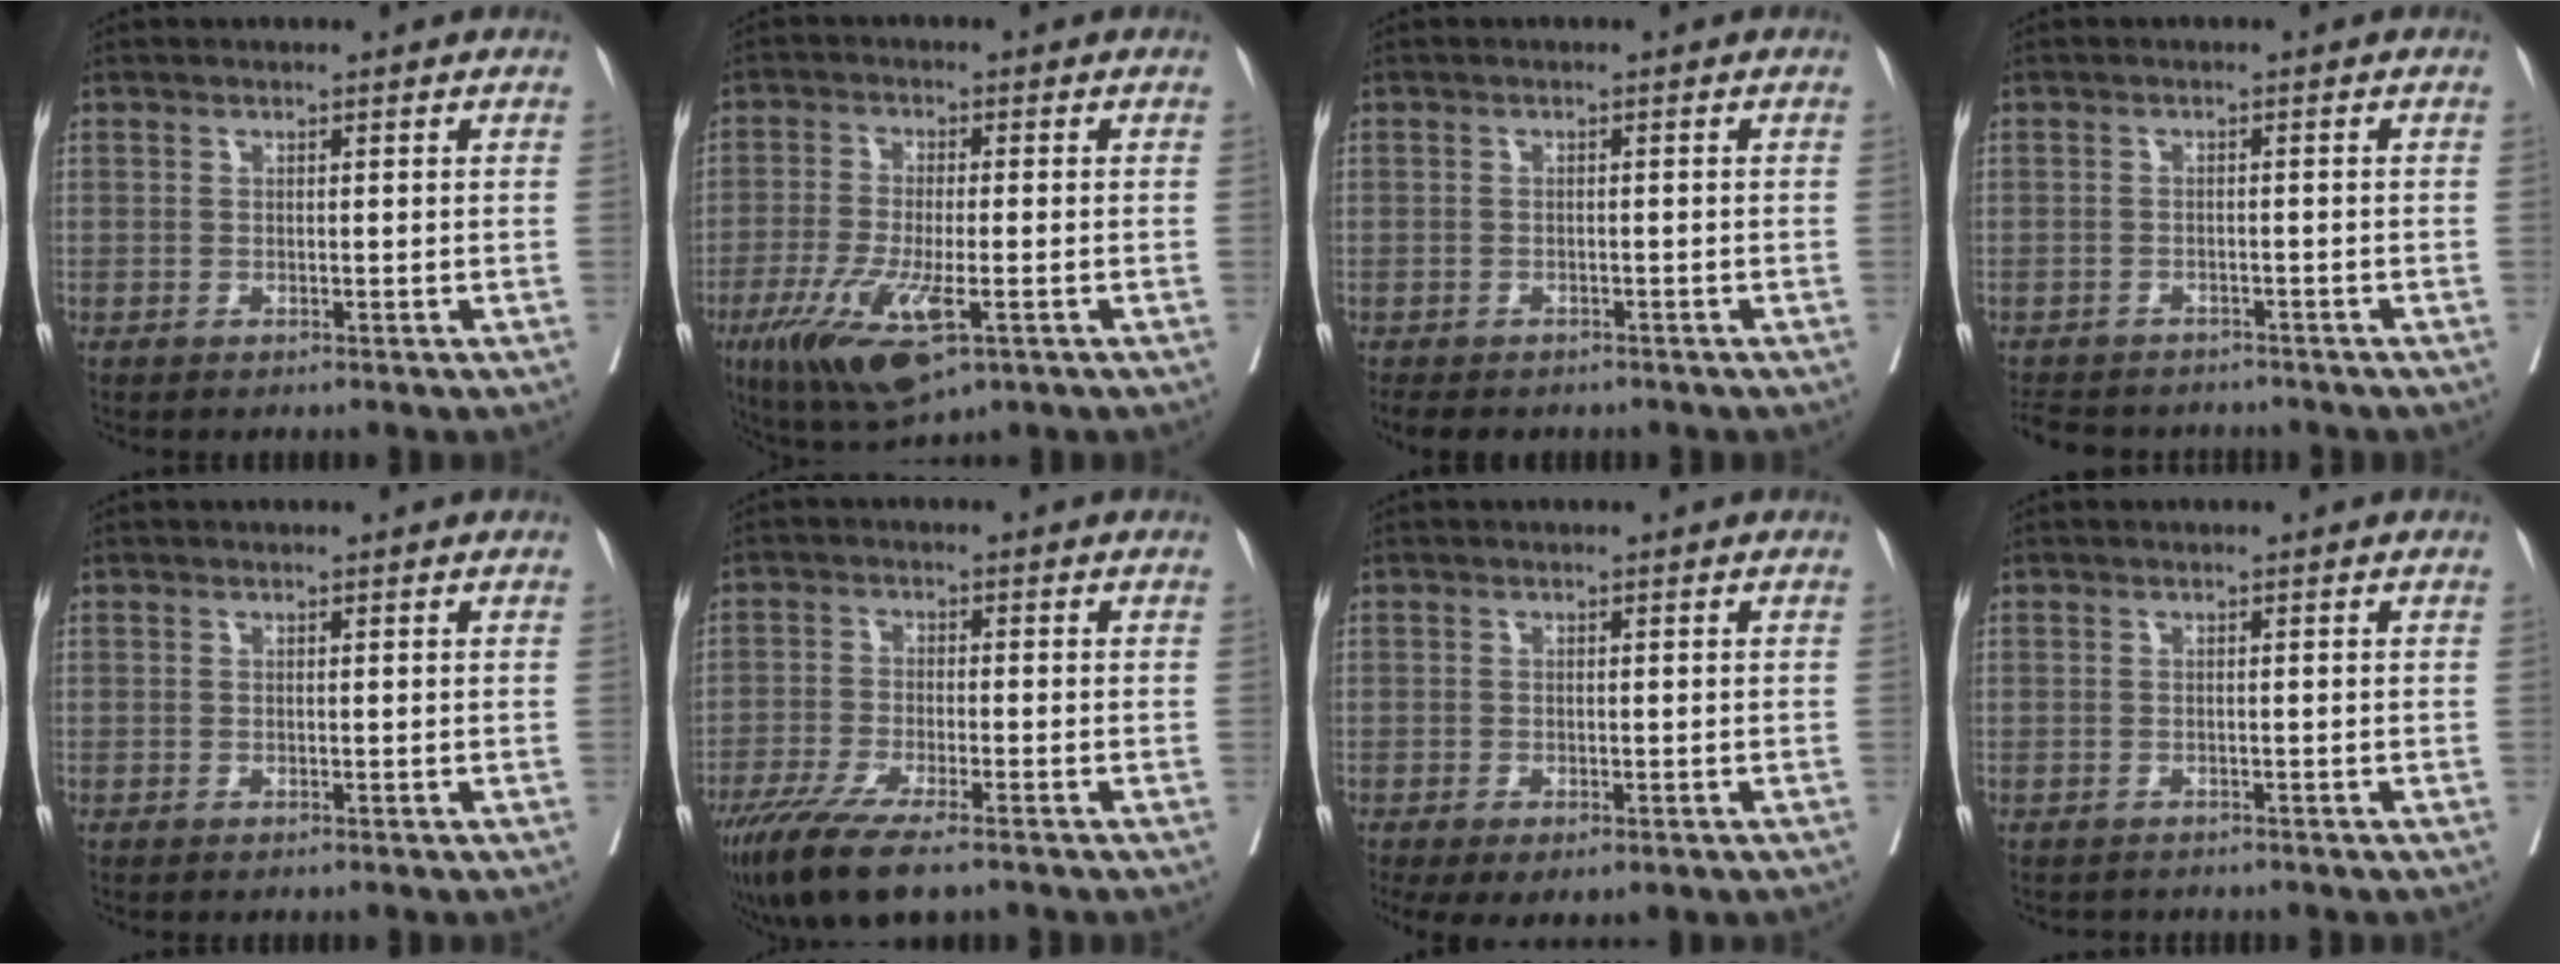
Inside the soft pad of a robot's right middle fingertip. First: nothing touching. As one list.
[{"total": 11.4, "force": [-5.0, 2.8, 9.9], "torque": [-0.187, -0.030, -0.079]}, {"total": 6.6, "force": [-5.5, 2.7, 2.6], "torque": [-0.047, -0.007, -0.071]}, {"total": 9.7, "force": [-8.6, 3.6, 2.7], "torque": [-0.065, -0.003, -0.113]}, {"total": 0.0}, {"total": 11.4, "force": [-8.3, 2.0, 7.6], "torque": [-0.127, -0.027, -0.137]}, {"total": 6.8, "force": [-3.9, 3.1, 4.6], "torque": [-0.081, -0.017, -0.055]}, {"total": 1.7, "force": [-1.5, 0.6, 0.2], "torque": [-0.018, -0.007, -0.025]}]